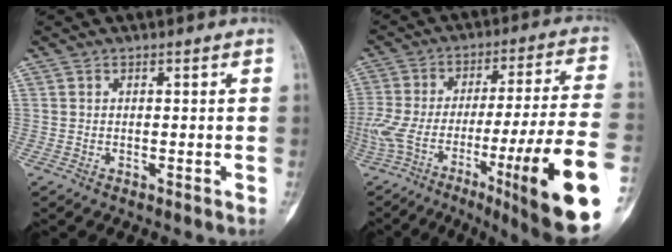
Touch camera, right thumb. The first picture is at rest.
{"total": 28.3, "force": [-10.6, 3.5, 26.0], "torque": [-0.413, 0.037, -0.164]}